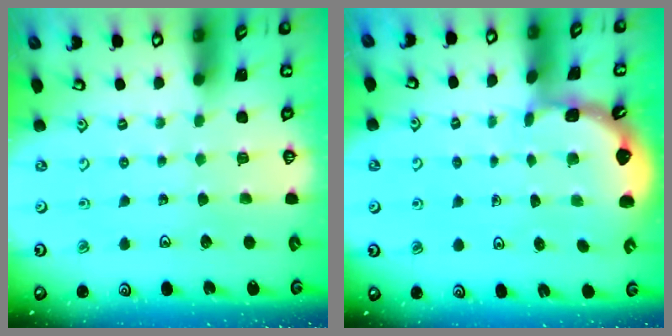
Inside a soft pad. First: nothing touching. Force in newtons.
{"total": 1.1, "press": 1.1, "slide": 0.1}